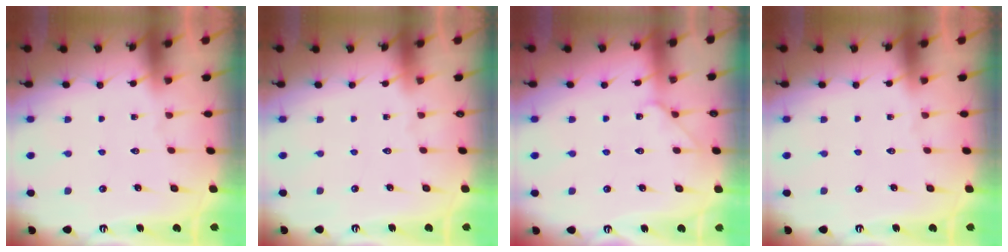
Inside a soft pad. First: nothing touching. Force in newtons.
{"total": 0.0}
{"total": 4.1, "press": 4.1, "slide": 0.6}
{"total": 0.0}